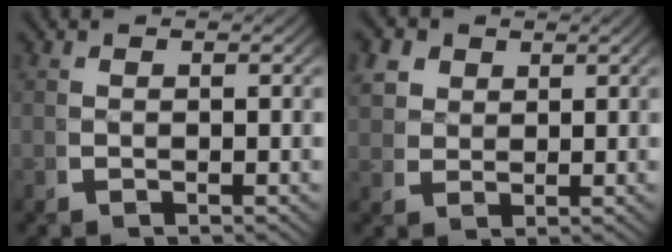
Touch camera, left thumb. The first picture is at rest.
{"total": 4.2, "force": [2.3, 3.1, 1.7], "torque": [-0.037, -0.004, 0.046]}